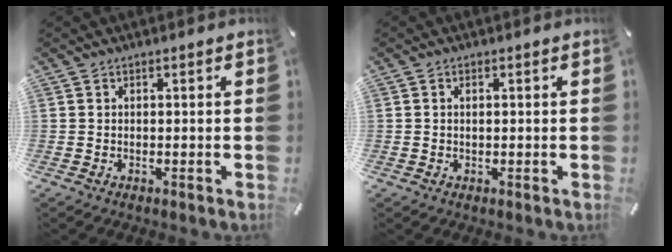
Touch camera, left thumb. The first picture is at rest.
{"total": 1.0, "force": [0.1, 0.5, 0.9], "torque": [-0.019, 0.003, 0.001]}